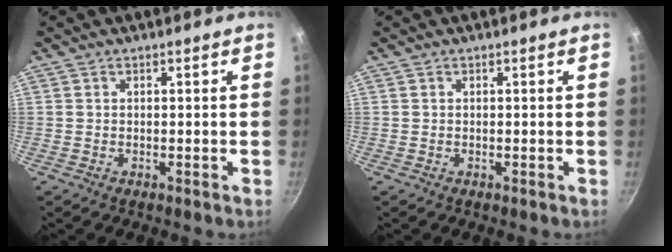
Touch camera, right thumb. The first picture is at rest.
{"total": 0.0}